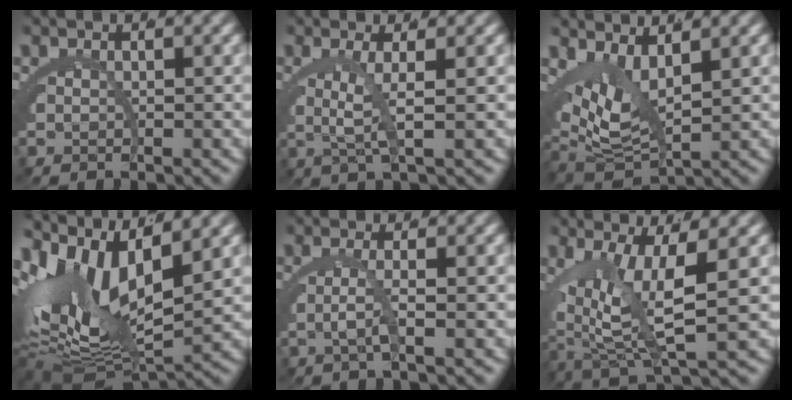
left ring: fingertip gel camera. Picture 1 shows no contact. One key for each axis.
{"total": 2.7, "fx": 0.2, "fy": -1.2, "fz": 2.4, "tx": -0.030, "ty": 0.007, "tz": 0.001}
{"total": 6.7, "fx": 0.1, "fy": 4.1, "fz": 5.3, "tx": -0.095, "ty": -0.014, "tz": 0.001}
{"total": 10.0, "fx": 0.3, "fy": 5.2, "fz": 8.6, "tx": -0.145, "ty": -0.007, "tz": 0.011}
{"total": 1.9, "fx": -0.6, "fy": -1.5, "fz": 0.9, "tx": -0.006, "ty": 0.006, "tz": -0.016}
{"total": 5.1, "fx": -0.4, "fy": 1.0, "fz": 5.0, "tx": -0.075, "ty": -0.017, "tz": 0.001}